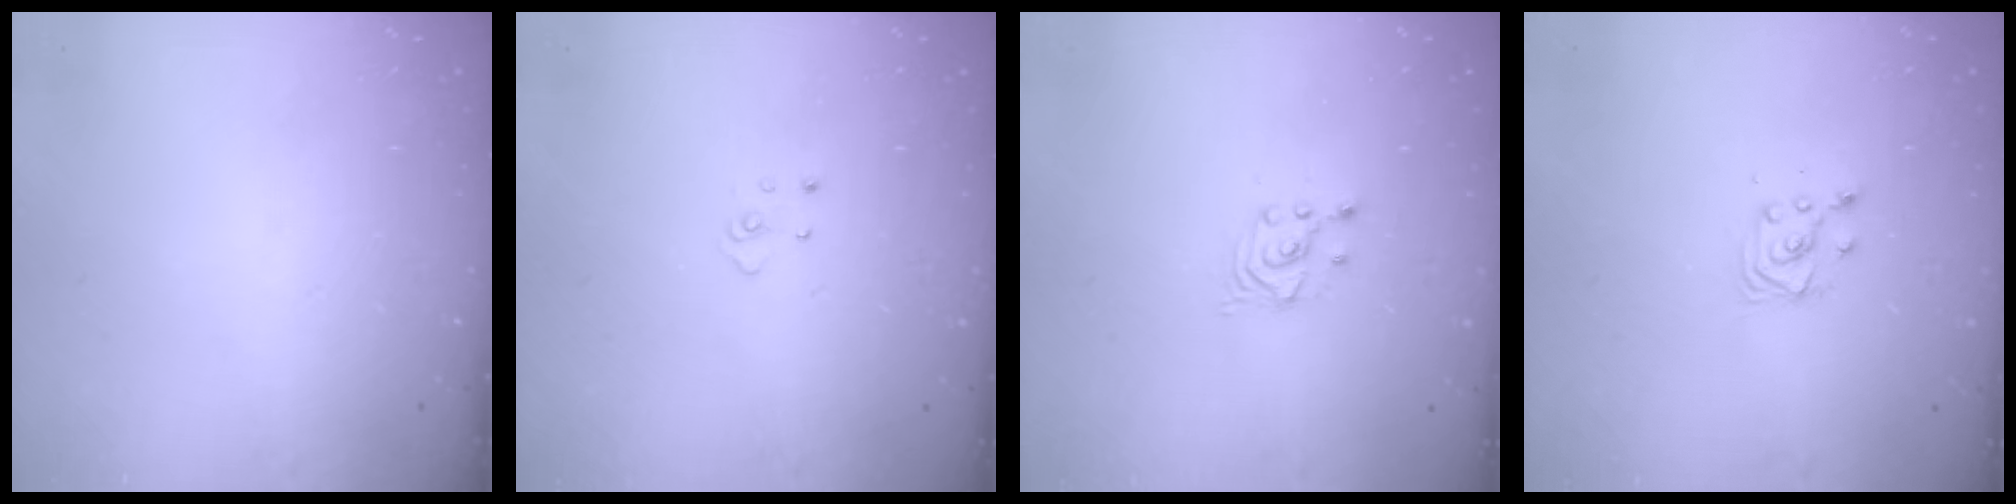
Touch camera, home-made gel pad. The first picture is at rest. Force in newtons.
{"total": 3.2, "press": 3.2, "slide": 0.2}
{"total": 2.6, "press": 2.5, "slide": 0.3}
{"total": 3.8, "press": 3.7, "slide": 0.4}